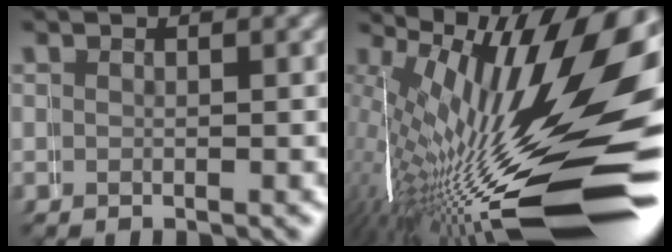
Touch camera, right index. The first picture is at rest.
{"total": 19.1, "force": [-4.5, 7.6, 17.0], "torque": [-0.226, -0.015, -0.043]}